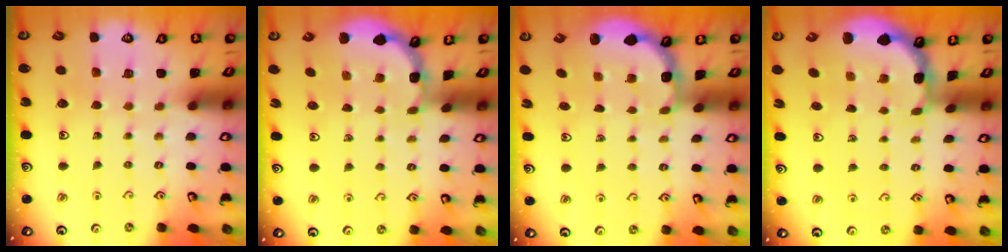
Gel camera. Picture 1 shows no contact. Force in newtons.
{"total": 1.6, "press": 1.5, "slide": 0.1}
{"total": 2.5, "press": 1.9, "slide": 1.6}
{"total": 1.4, "press": 1.4, "slide": 0.1}